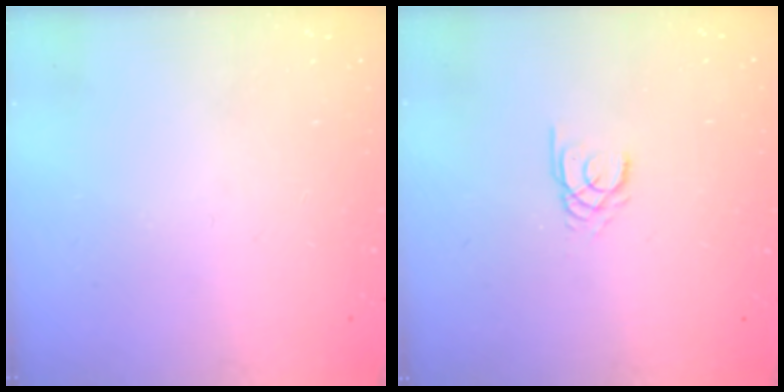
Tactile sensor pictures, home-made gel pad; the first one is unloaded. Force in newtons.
{"total": 2.4, "press": 2.4, "slide": 0.1}